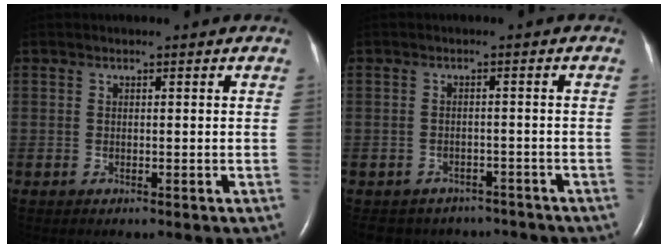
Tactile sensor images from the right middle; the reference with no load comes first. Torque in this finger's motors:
{"motor_torque": [0.30, -0.31, 0.03, 0.03]}